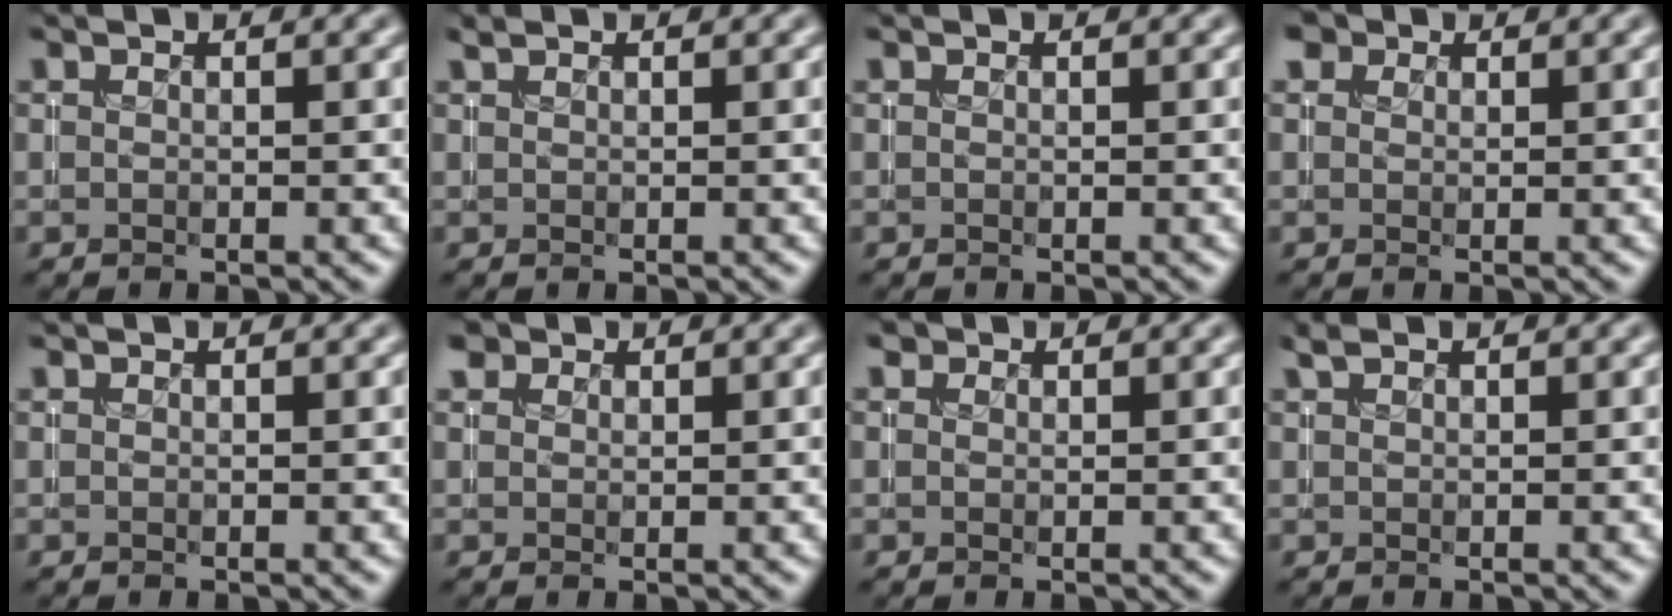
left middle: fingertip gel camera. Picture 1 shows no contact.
{"total": 0.5, "force": [0.5, 0.1, 0.1], "torque": [-0.001, 0.002, 0.012]}
{"total": 0.0}
{"total": 2.2, "force": [1.5, 1.4, 0.8], "torque": [-0.013, 0.002, 0.013]}
{"total": 0.0}
{"total": 1.5, "force": [1.2, 0.9, 0.4], "torque": [-0.009, 0.002, 0.017]}
{"total": 0.9, "force": [0.7, 0.5, 0.3], "torque": [-0.004, -0.003, 0.004]}
{"total": 0.8, "force": [0.7, 0.2, 0.4], "torque": [-0.010, 0.004, 0.015]}